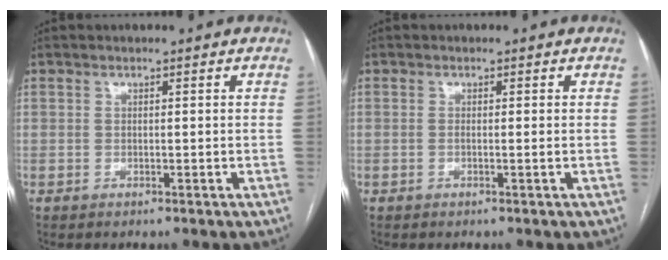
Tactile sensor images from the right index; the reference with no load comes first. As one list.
[{"total": 0.7, "force": [-0.1, -0.1, 0.7], "torque": [-0.014, 0.000, -0.001]}]